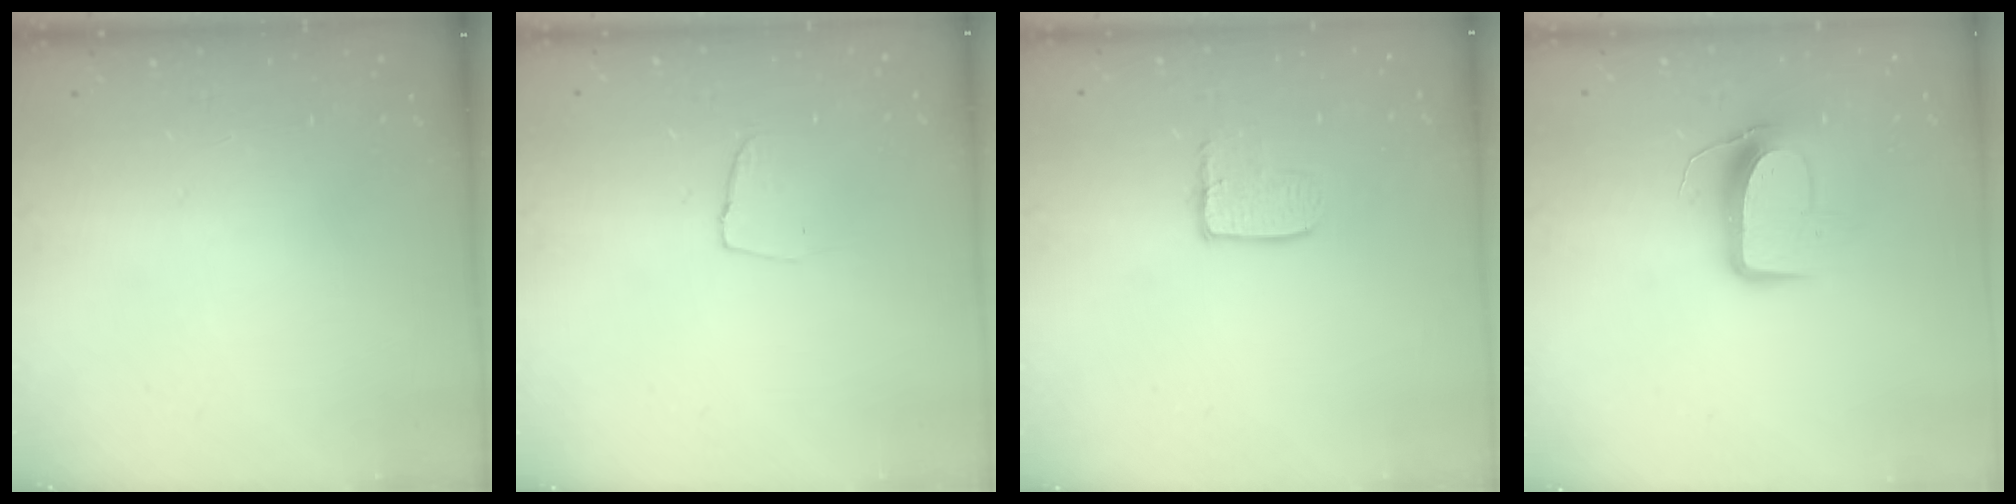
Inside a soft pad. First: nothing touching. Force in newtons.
{"total": 4.3, "press": 4.3, "slide": 0.3}
{"total": 5.5, "press": 5.5, "slide": 0.4}
{"total": 10.0, "press": 10.0, "slide": 0.5}